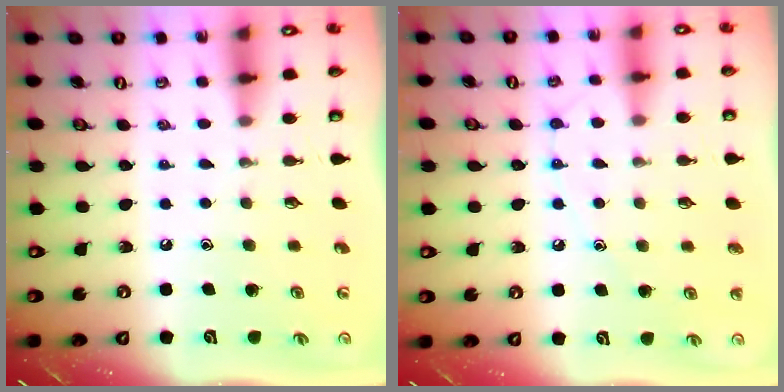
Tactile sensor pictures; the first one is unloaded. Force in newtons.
{"total": 7.9, "press": 7.9, "slide": 0.6}